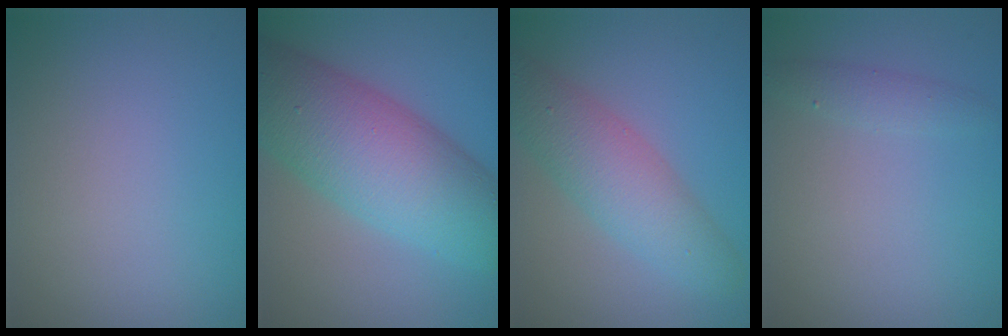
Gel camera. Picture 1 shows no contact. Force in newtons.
{"total": 11.3, "press": 11.3, "slide": 0.4}
{"total": 5.1, "press": 5.1, "slide": 0.1}
{"total": 1.3, "press": 1.3, "slide": 0.1}